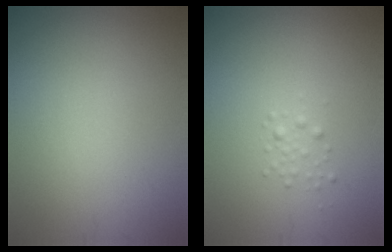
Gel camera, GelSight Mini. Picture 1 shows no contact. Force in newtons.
{"total": 0.9, "press": 0.9, "slide": 0.0}